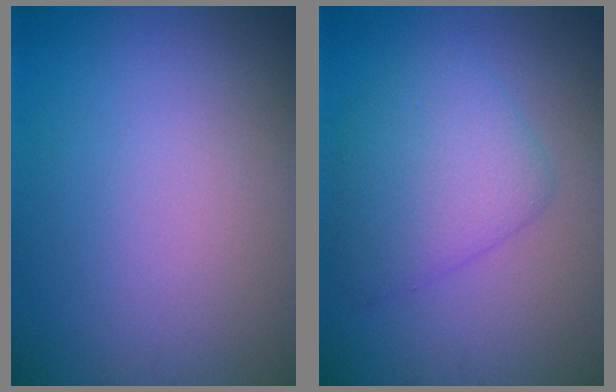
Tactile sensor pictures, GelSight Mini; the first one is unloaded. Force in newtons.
{"total": 4.2, "press": 4.2, "slide": 0.1}